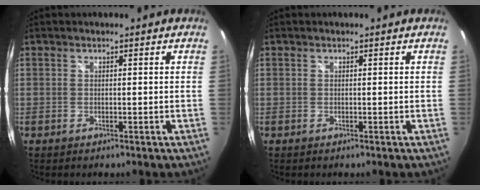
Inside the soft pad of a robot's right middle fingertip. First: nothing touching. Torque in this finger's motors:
{"motor_torque": [0.07, -0.07, 0.00, 0.00]}